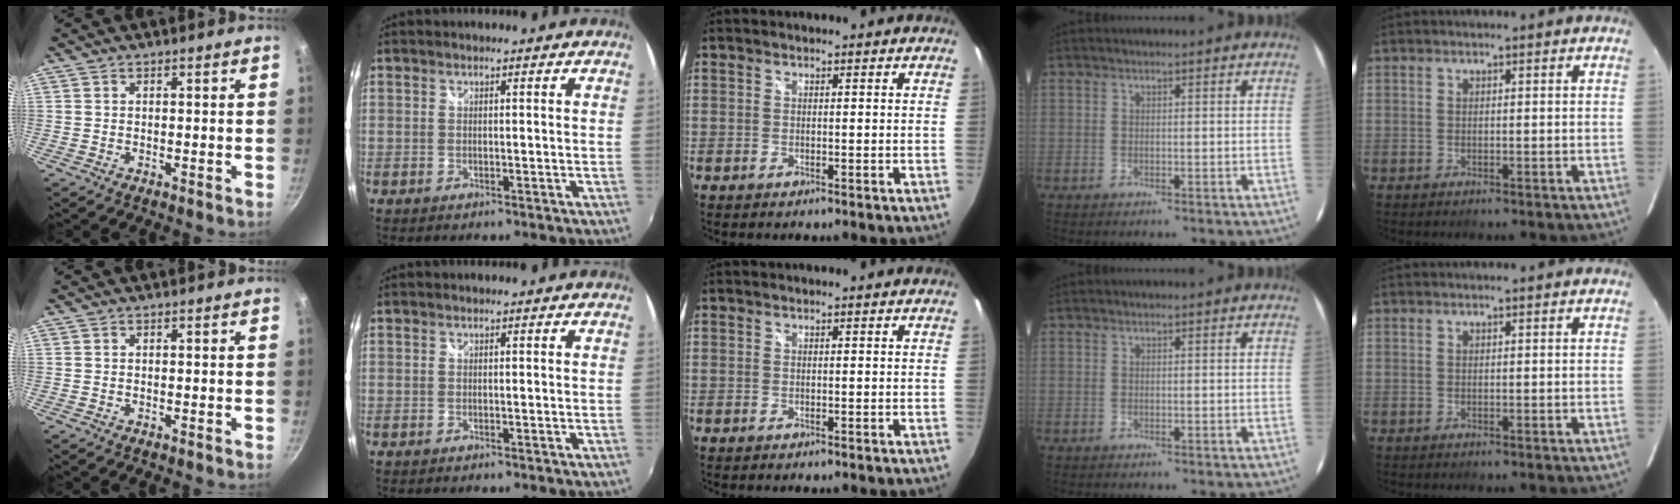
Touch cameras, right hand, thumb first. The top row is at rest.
{}